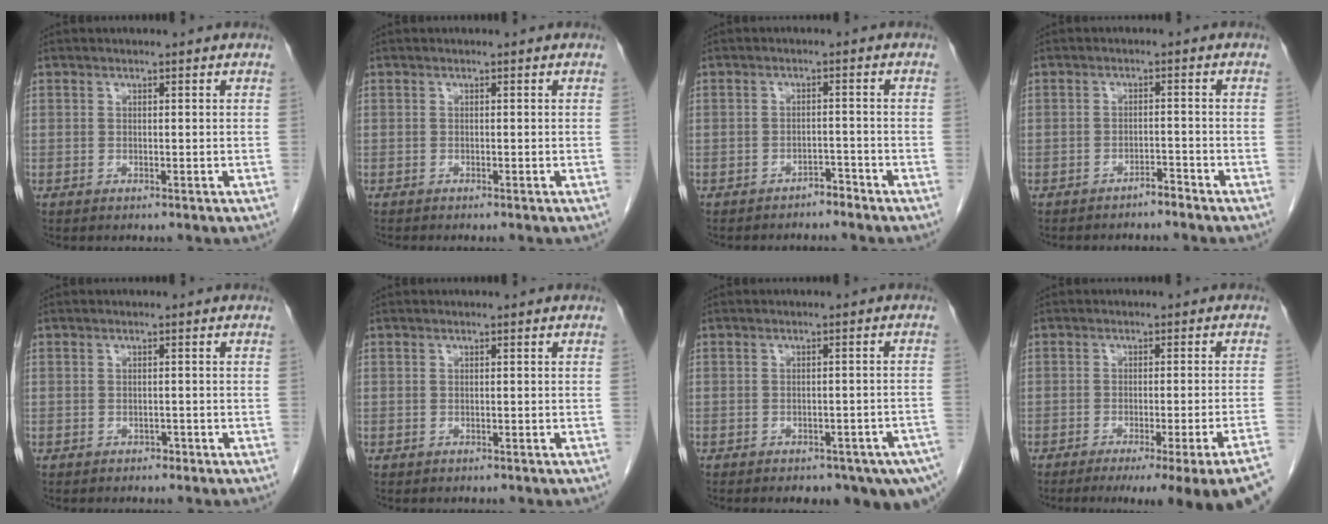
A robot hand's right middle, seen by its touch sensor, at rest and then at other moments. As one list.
[{"total": 0.8, "force": [-0.7, 0.0, 0.3], "torque": [-0.005, -0.001, -0.010]}, {"total": 2.4, "force": [-2.3, 0.7, 0.4], "torque": [-0.004, -0.001, -0.032]}, {"total": 2.0, "force": [-1.9, 0.1, 0.5], "torque": [-0.007, -0.002, -0.028]}, {"total": 0.8, "force": [-0.6, 0.5, 0.2], "torque": [-0.007, 0.001, -0.009]}, {"total": 0.0}, {"total": 13.5, "force": [-9.6, 5.0, 8.0], "torque": [-0.084, -0.002, -0.108]}, {"total": 17.3, "force": [-13.9, -1.0, 10.3], "torque": [-0.065, -0.031, -0.174]}]